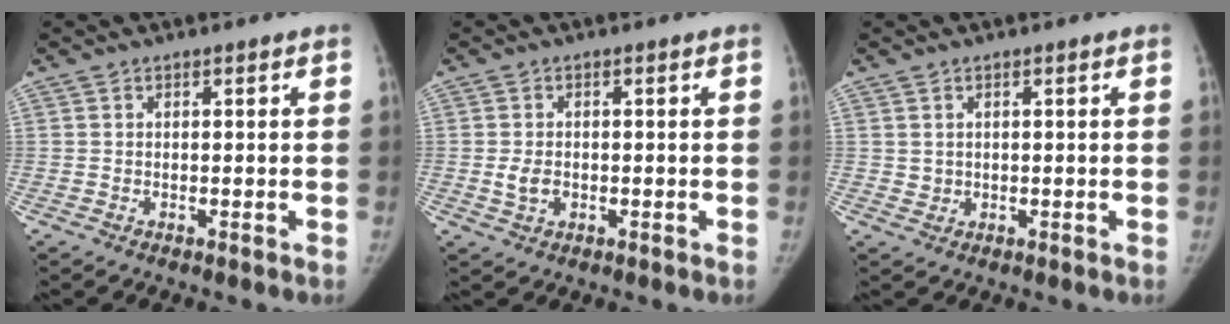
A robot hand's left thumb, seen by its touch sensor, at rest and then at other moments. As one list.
[{"total": 2.9, "force": [-0.4, 2.2, 1.9], "torque": [-0.032, 0.000, -0.004]}, {"total": 1.3, "force": [0.5, 1.1, 0.3], "torque": [0.002, -0.003, 0.010]}]